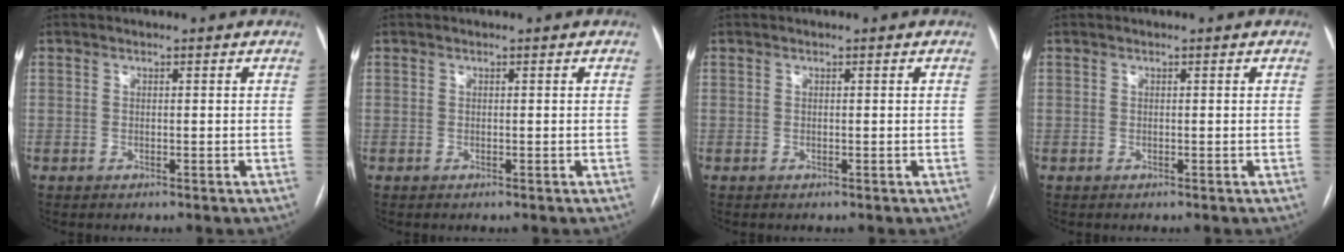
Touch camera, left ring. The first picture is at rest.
{"total": 0.0}
{"total": 0.0}
{"total": 0.0}